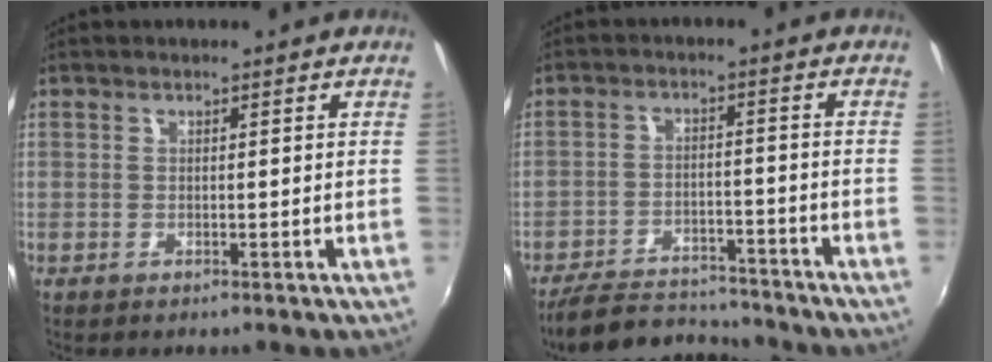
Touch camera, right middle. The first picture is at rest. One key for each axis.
{"total": 11.8, "fx": -10.9, "fy": 2.8, "fz": 3.4, "tx": -0.093, "ty": 0.003, "tz": -0.167}